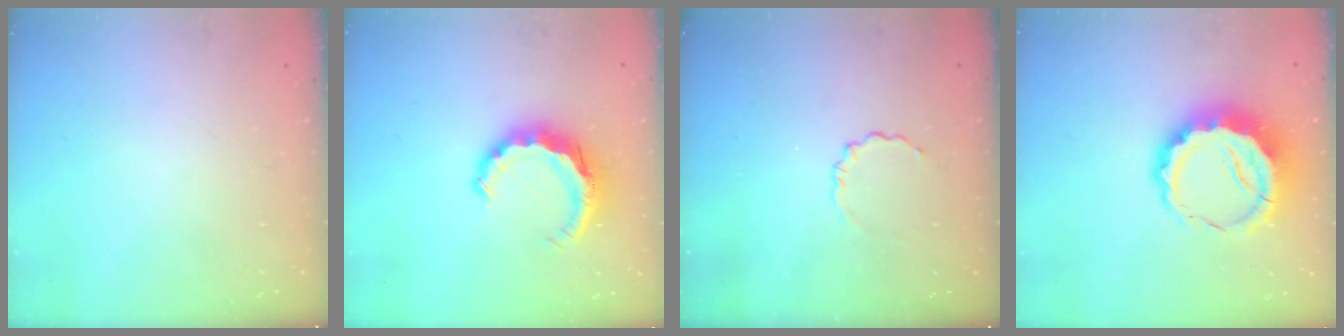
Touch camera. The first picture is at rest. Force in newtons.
{"total": 8.5, "press": 8.4, "slide": 1.0}
{"total": 3.5, "press": 3.2, "slide": 1.2}
{"total": 12.0, "press": 11.7, "slide": 2.7}